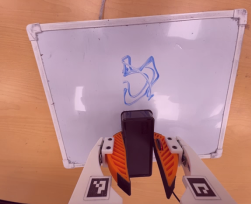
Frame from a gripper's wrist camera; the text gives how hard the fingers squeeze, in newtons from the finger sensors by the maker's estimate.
{"total": 9.5, "left": 9.6, "right": 9.4}